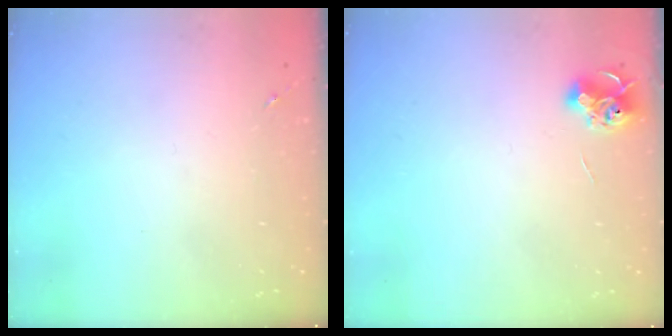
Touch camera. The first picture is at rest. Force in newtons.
{"total": 6.5, "press": 6.5, "slide": 0.8}